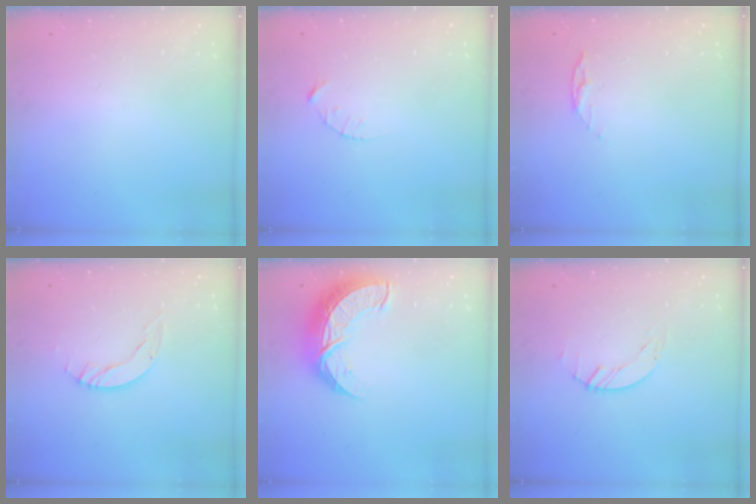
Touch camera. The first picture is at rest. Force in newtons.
{"total": 2.1, "press": 2.1, "slide": 0.3}
{"total": 4.9, "press": 4.8, "slide": 0.5}
{"total": 4.9, "press": 4.9, "slide": 0.5}
{"total": 11.4, "press": 11.4, "slide": 0.8}
{"total": 1.5, "press": 1.4, "slide": 0.1}